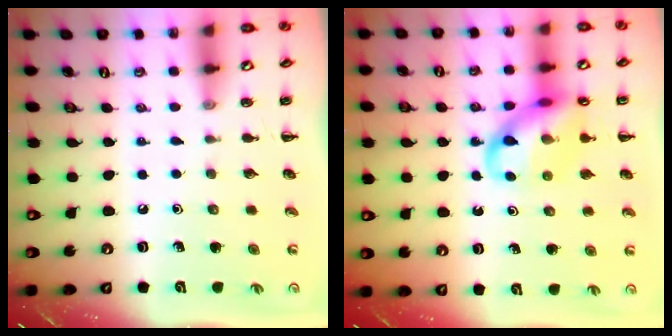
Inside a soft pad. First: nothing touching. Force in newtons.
{"total": 13.8, "press": 13.6, "slide": 2.1}